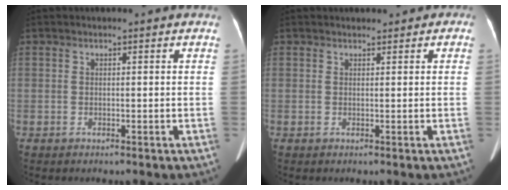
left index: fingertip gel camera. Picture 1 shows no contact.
{"total": 1.0, "force": [0.7, 0.6, 0.3], "torque": [-0.002, 0.008, 0.009]}